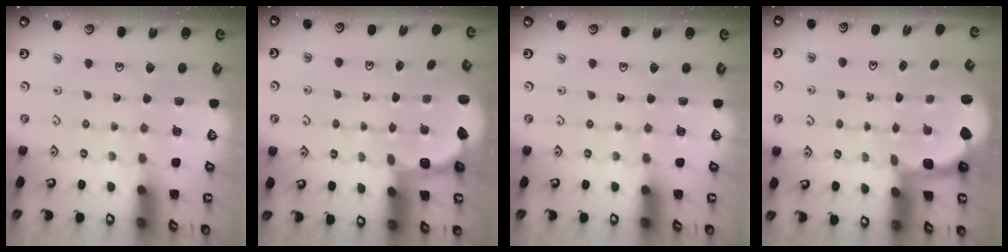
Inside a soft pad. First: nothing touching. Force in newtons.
{"total": 2.6, "press": 2.1, "slide": 1.5}
{"total": 0.0}
{"total": 2.5, "press": 1.2, "slide": 2.2}